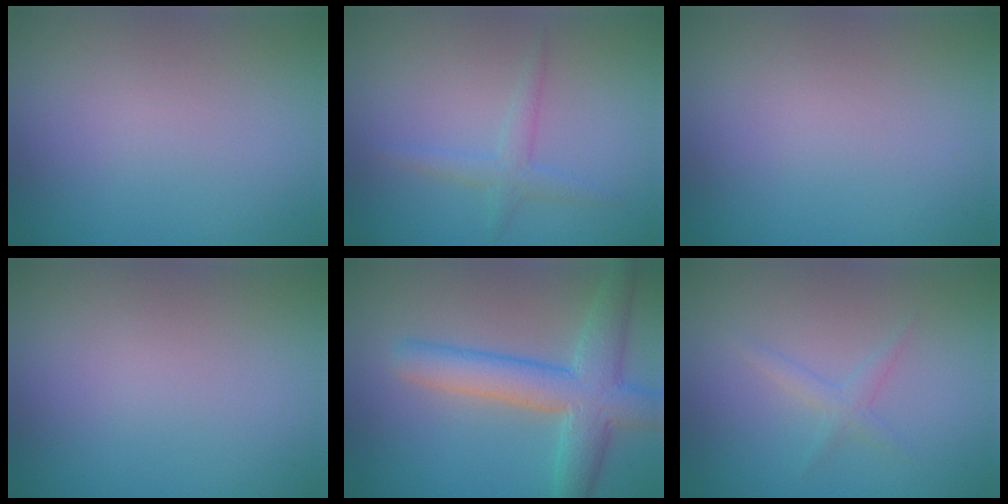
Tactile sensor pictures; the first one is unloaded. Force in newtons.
{"total": 1.9, "press": 1.9, "slide": 0.1}
{"total": 0.0}
{"total": 0.0}
{"total": 6.4, "press": 6.4, "slide": 0.3}
{"total": 1.3, "press": 1.3, "slide": 0.0}